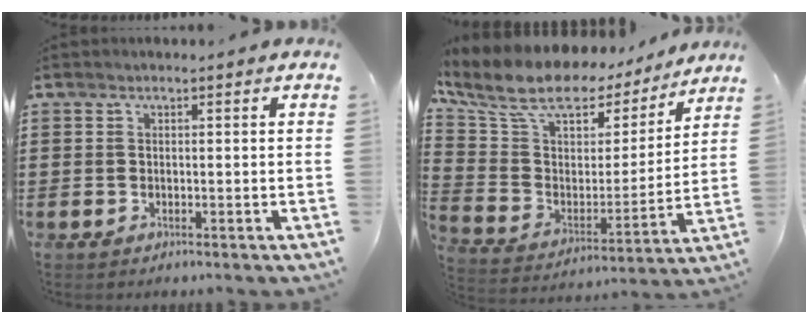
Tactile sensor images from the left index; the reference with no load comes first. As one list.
[{"total": 11.1, "force": [8.7, 4.8, 5.1], "torque": [-0.125, -0.057, 0.148]}]